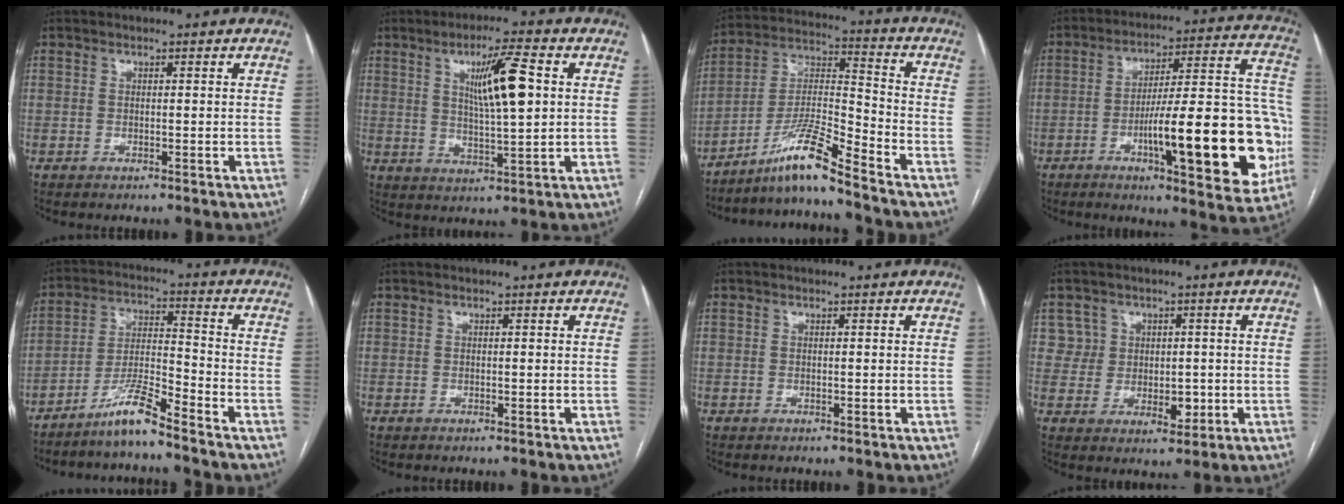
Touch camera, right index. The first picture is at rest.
{"total": 9.5, "force": [2.4, 0.8, 9.2], "torque": [-0.156, 0.001, 0.043]}
{"total": 10.5, "force": [-8.3, -1.0, 6.3], "torque": [-0.130, -0.004, -0.154]}
{"total": 23.5, "force": [-6.2, 4.2, 22.3], "torque": [-0.254, 0.021, -0.078]}
{"total": 7.3, "force": [-6.1, -0.6, 4.1], "torque": [-0.081, -0.013, -0.119]}
{"total": 0.0}
{"total": 0.0}
{"total": 5.5, "force": [0.8, 5.3, 1.2], "torque": [-0.003, 0.009, 0.019]}